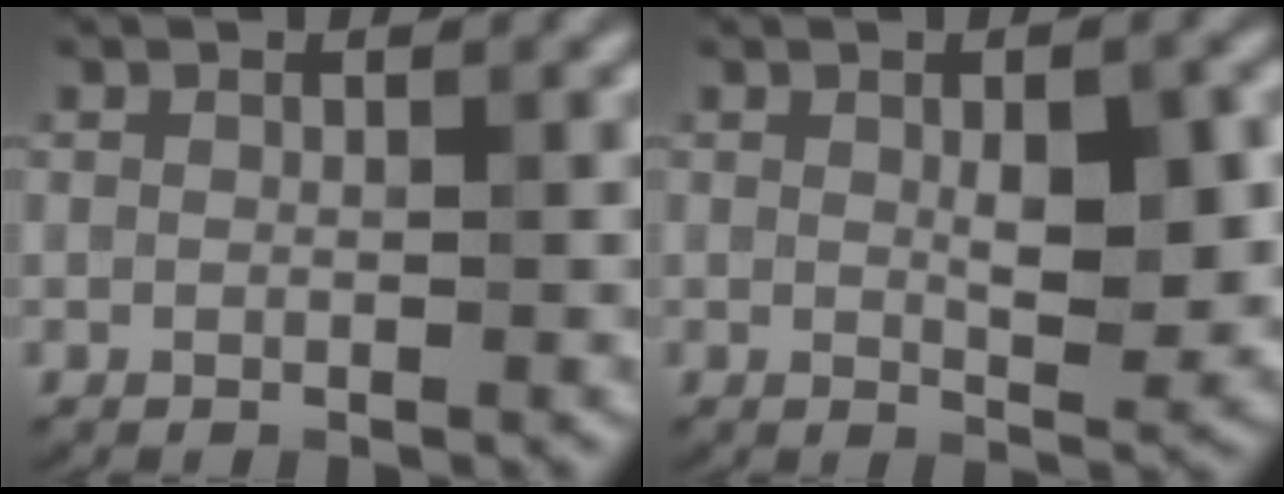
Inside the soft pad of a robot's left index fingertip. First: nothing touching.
{"total": 4.3, "force": [0.5, 1.5, 4.0], "torque": [-0.064, -0.003, 0.011]}